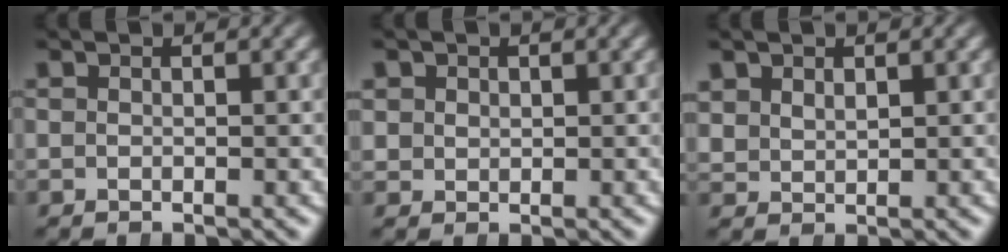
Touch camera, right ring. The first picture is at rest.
{"total": 2.0, "force": [1.0, 1.5, 0.6], "torque": [-0.016, -0.010, 0.033]}
{"total": 1.8, "force": [1.4, 1.0, 0.4], "torque": [-0.018, -0.009, 0.041]}